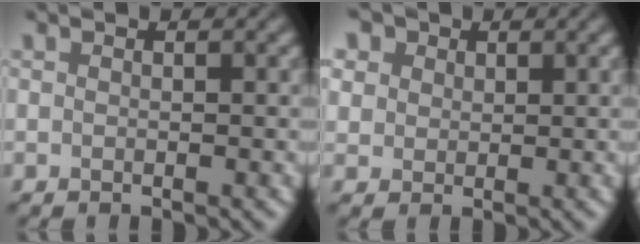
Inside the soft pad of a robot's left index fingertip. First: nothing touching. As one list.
[{"total": 7.6, "force": [4.0, 5.5, 3.4], "torque": [-0.088, 0.022, 0.054]}]